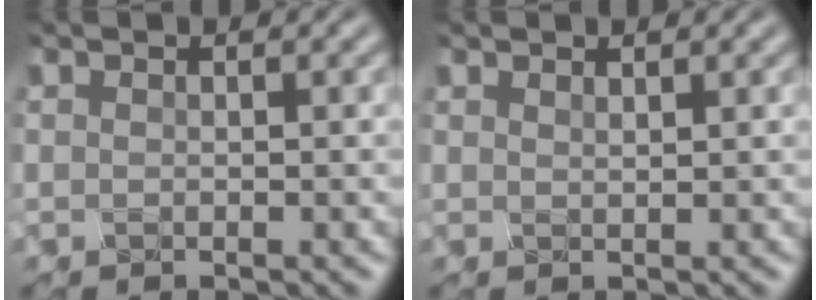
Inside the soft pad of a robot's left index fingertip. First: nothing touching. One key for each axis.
{"total": 1.0, "fx": 0.8, "fy": 0.3, "fz": 0.5, "tx": -0.014, "ty": -0.001, "tz": 0.014}